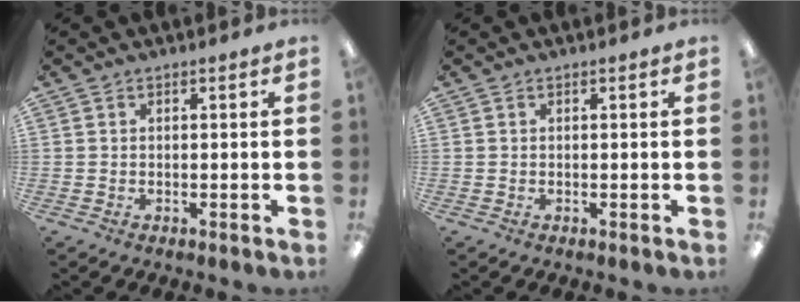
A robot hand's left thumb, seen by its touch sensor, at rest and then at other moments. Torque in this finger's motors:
{"motor_torque": [-0.01, 0.01, -0.03, 0.03, 0.00]}